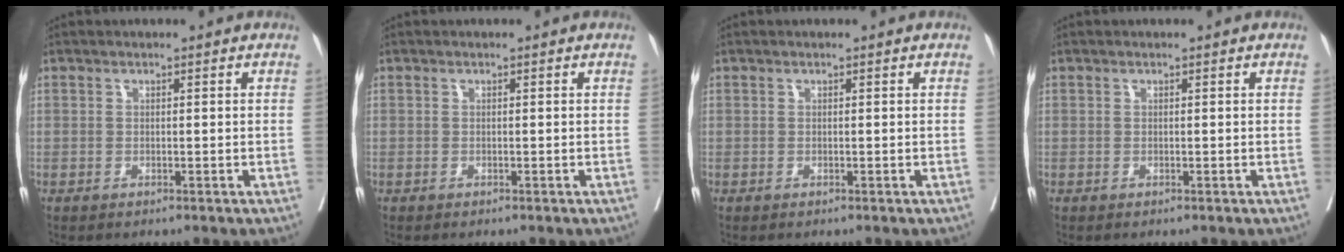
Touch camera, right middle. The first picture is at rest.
{"total": 0.0}
{"total": 0.0}
{"total": 0.0}